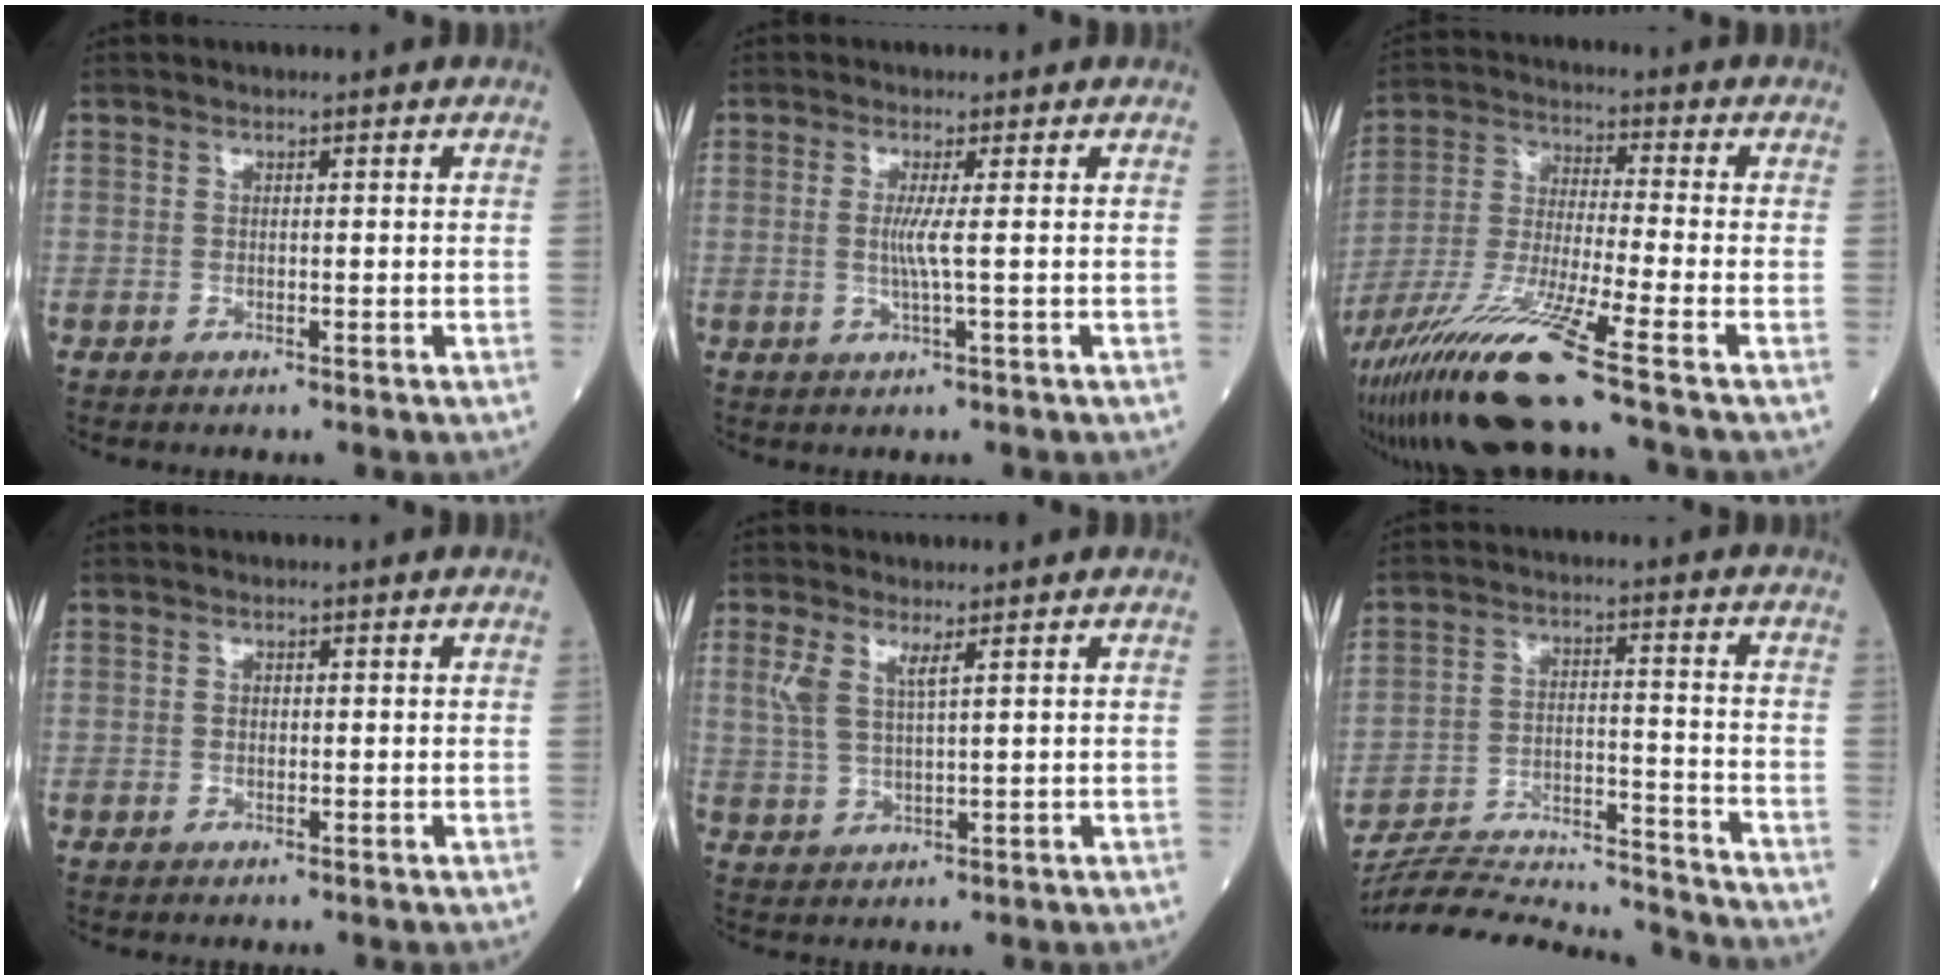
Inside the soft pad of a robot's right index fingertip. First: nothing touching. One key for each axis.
{"total": 2.6, "fx": 0.1, "fy": -0.7, "fz": 2.5, "tx": -0.053, "ty": -0.005, "tz": 0.000}
{"total": 15.2, "fx": -10.3, "fy": -1.2, "fz": 11.2, "tx": -0.236, "ty": -0.037, "tz": -0.193}
{"total": 0.7, "fx": 0.0, "fy": 0.6, "fz": 0.5, "tx": -0.011, "ty": 0.001, "tz": 0.000}
{"total": 4.3, "fx": 2.1, "fy": 0.9, "fz": 3.7, "tx": -0.091, "ty": 0.009, "tz": 0.051}
{"total": 19.3, "fx": -18.8, "fy": 0.4, "fz": 4.4, "tx": -0.096, "ty": 0.000, "tz": -0.286}